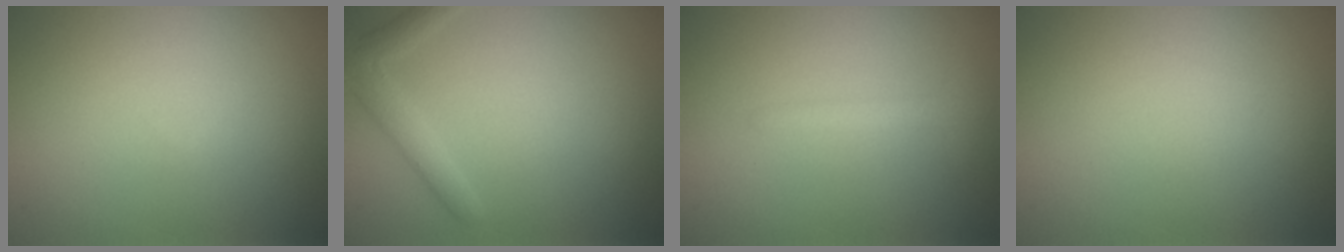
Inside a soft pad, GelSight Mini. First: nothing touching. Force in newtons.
{"total": 2.3, "press": 2.3, "slide": 0.1}
{"total": 1.5, "press": 1.5, "slide": 0.1}
{"total": 0.0}